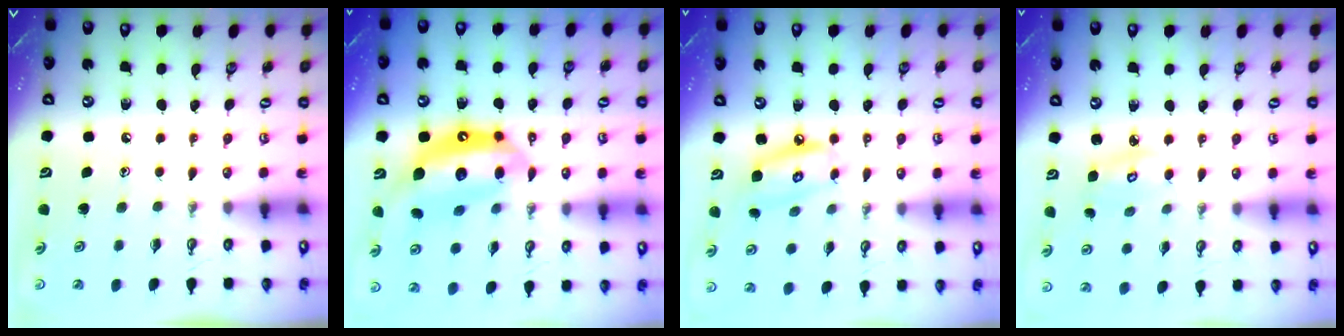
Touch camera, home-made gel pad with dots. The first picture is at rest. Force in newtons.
{"total": 15.6, "press": 15.5, "slide": 1.5}
{"total": 8.2, "press": 8.2, "slide": 0.7}
{"total": 3.3, "press": 3.3, "slide": 0.2}